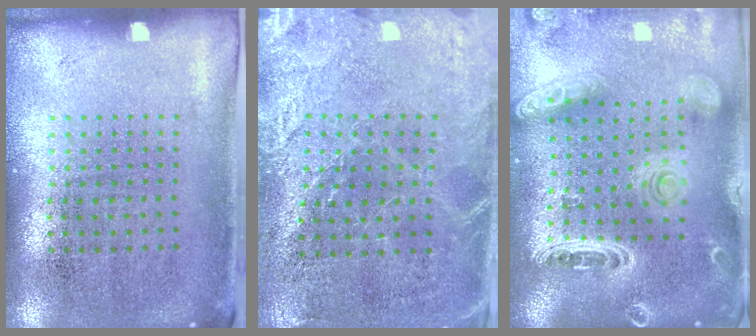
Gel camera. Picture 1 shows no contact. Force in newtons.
{"total": 2.8, "press": 2.6, "slide": 0.9}
{"total": 2.6, "press": 2.3, "slide": 1.1}